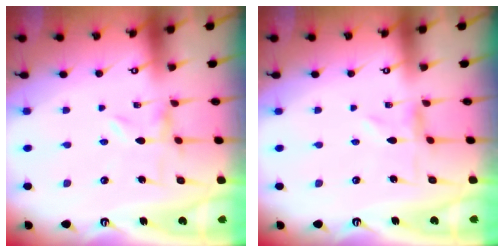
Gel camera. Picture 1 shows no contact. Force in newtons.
{"total": 0.0}